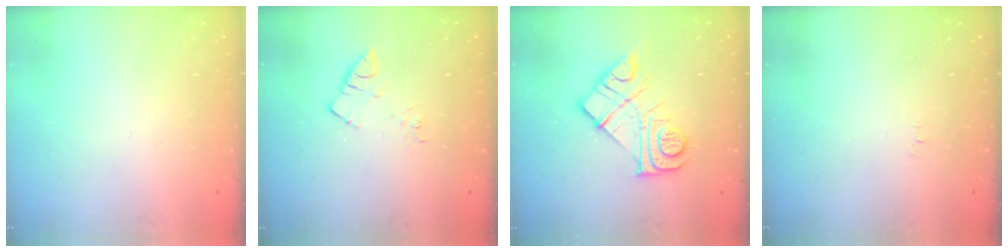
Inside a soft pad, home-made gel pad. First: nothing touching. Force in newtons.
{"total": 5.2, "press": 5.2, "slide": 0.7}
{"total": 13.9, "press": 13.8, "slide": 0.9}
{"total": 2.5, "press": 2.5, "slide": 0.3}